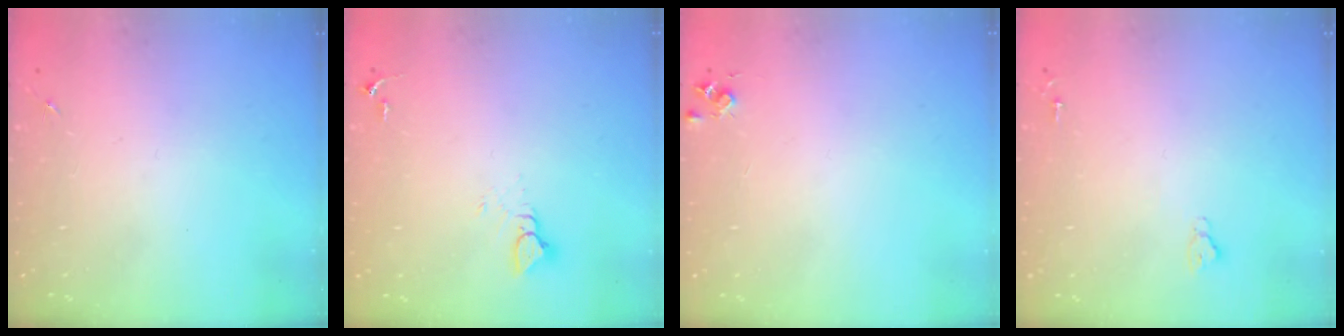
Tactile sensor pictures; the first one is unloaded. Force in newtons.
{"total": 3.9, "press": 3.9, "slide": 0.2}
{"total": 4.4, "press": 4.4, "slide": 0.5}
{"total": 2.6, "press": 2.5, "slide": 0.3}